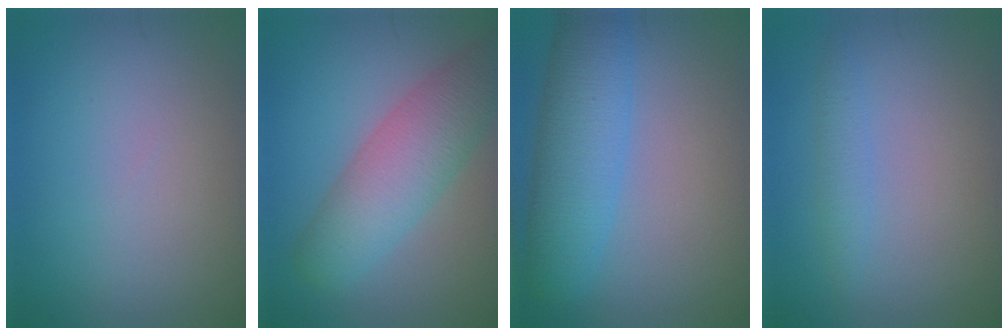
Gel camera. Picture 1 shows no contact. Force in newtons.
{"total": 6.4, "press": 6.4, "slide": 0.3}
{"total": 6.3, "press": 6.3, "slide": 0.4}
{"total": 1.4, "press": 1.4, "slide": 0.1}